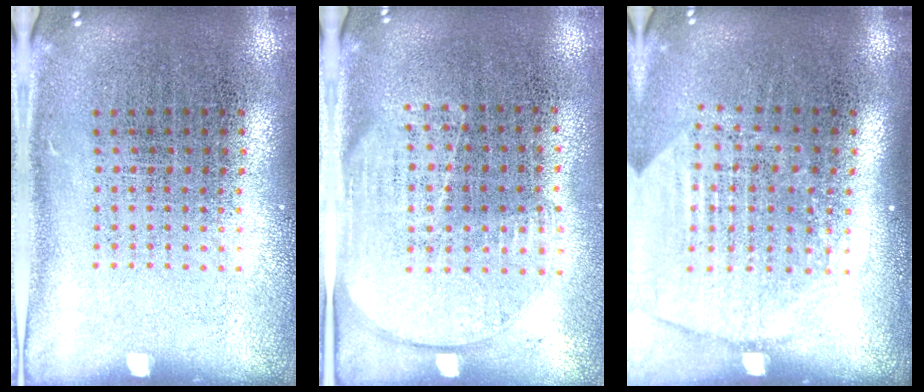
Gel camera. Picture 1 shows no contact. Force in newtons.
{"total": 1.7, "press": 1.5, "slide": 0.8}
{"total": 2.0, "press": 1.8, "slide": 1.0}